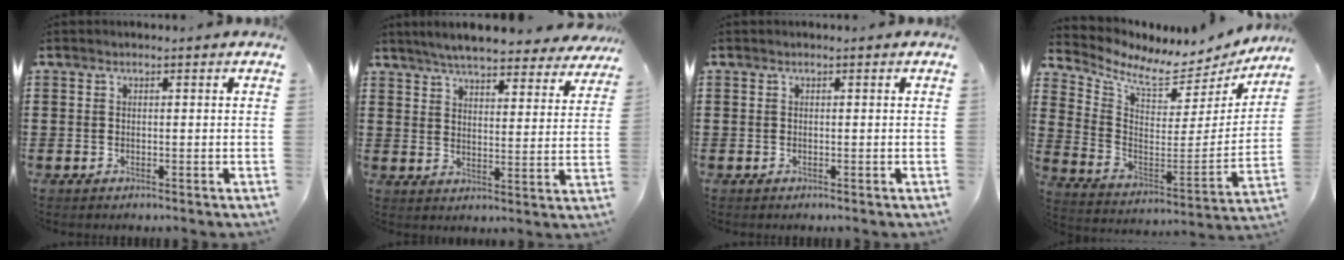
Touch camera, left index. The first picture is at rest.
{"total": 5.9, "force": [5.7, 0.0, 1.7], "torque": [-0.057, -0.028, 0.100]}
{"total": 0.0}
{"total": 6.9, "force": [6.0, 1.7, 3.0], "torque": [-0.085, -0.056, 0.099]}